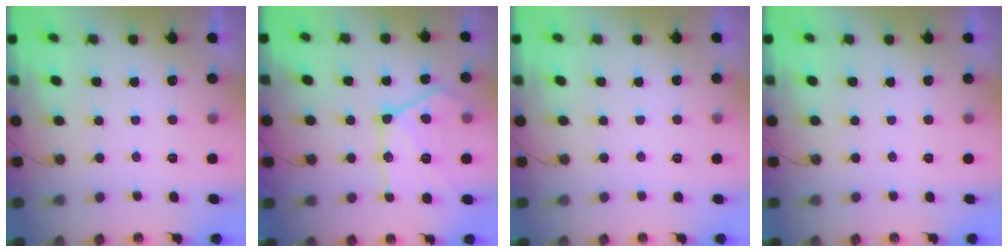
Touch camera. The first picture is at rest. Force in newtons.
{"total": 18.2, "press": 18.1, "slide": 1.9}
{"total": 1.8, "press": 1.7, "slide": 0.3}
{"total": 0.0}